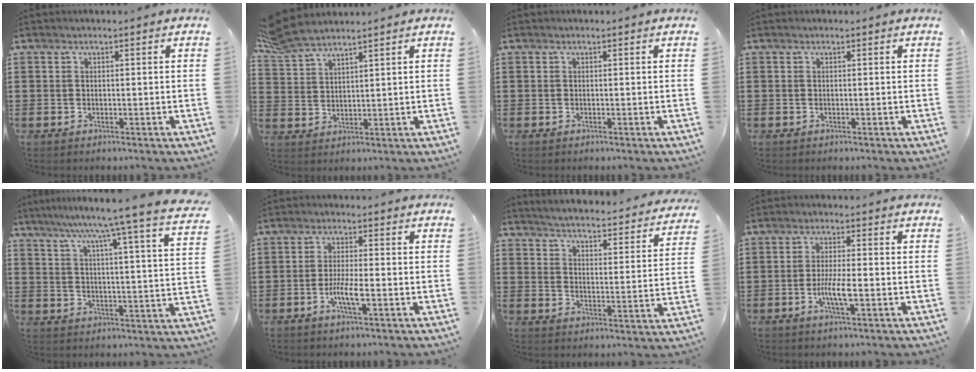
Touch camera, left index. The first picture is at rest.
{"total": 5.9, "force": [5.4, 0.9, 2.4], "torque": [-0.066, -0.013, 0.100]}
{"total": 0.0}
{"total": 0.0}
{"total": 8.9, "force": [7.6, -1.9, 4.1], "torque": [-0.102, -0.058, 0.119]}
{"total": 4.4, "force": [-1.5, 0.7, 4.1], "torque": [-0.082, -0.005, -0.031]}
{"total": 3.7, "force": [3.6, -0.5, 0.4], "torque": [-0.030, -0.038, 0.054]}
{"total": 4.8, "force": [-1.4, 0.8, 4.5], "torque": [-0.082, -0.002, -0.027]}